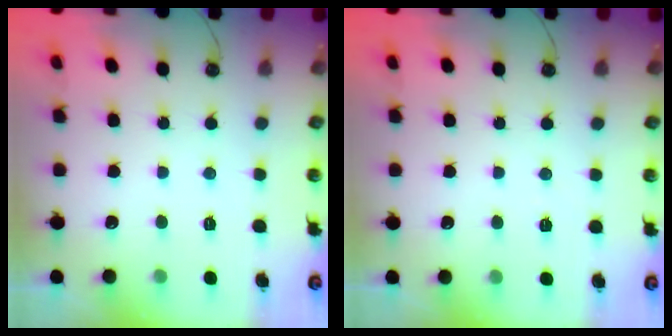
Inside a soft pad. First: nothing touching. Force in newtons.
{"total": 4.8, "press": 2.1, "slide": 4.3}